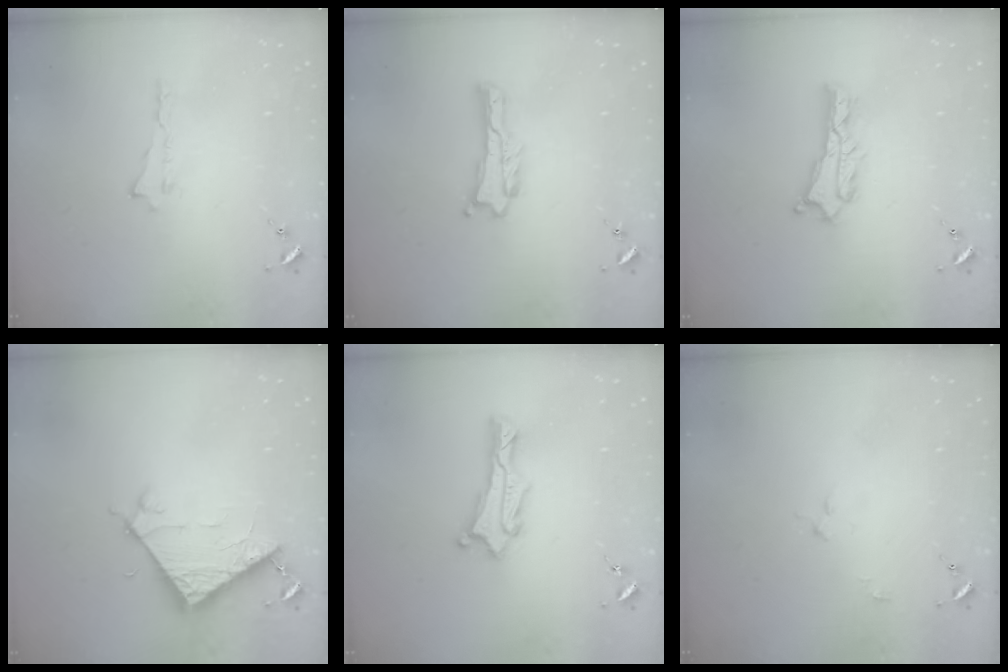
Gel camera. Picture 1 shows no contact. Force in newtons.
{"total": 0.0}
{"total": 2.4, "press": 2.4, "slide": 0.2}
{"total": 6.7, "press": 6.7, "slide": 0.3}
{"total": 1.3, "press": 1.2, "slide": 0.1}
{"total": 2.0, "press": 2.0, "slide": 0.1}